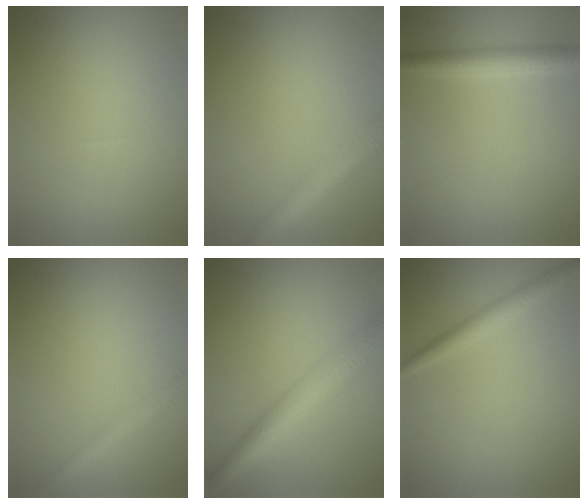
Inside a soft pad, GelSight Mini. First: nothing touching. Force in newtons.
{"total": 4.3, "press": 4.3, "slide": 0.1}
{"total": 2.8, "press": 2.8, "slide": 0.1}
{"total": 2.1, "press": 2.1, "slide": 0.0}
{"total": 6.4, "press": 6.4, "slide": 0.1}
{"total": 2.2, "press": 2.2, "slide": 0.0}